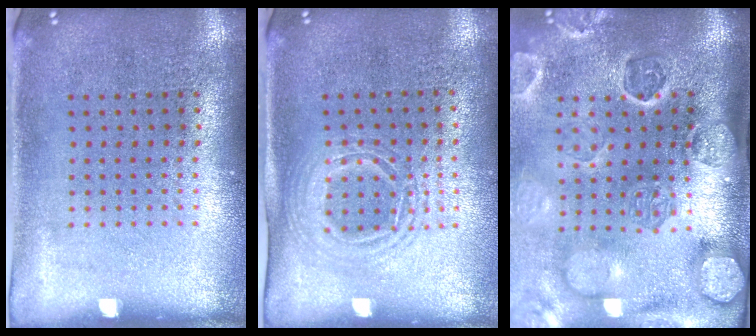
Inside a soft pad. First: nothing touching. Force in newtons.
{"total": 1.5, "press": 1.3, "slide": 0.8}
{"total": 4.5, "press": 3.5, "slide": 2.7}